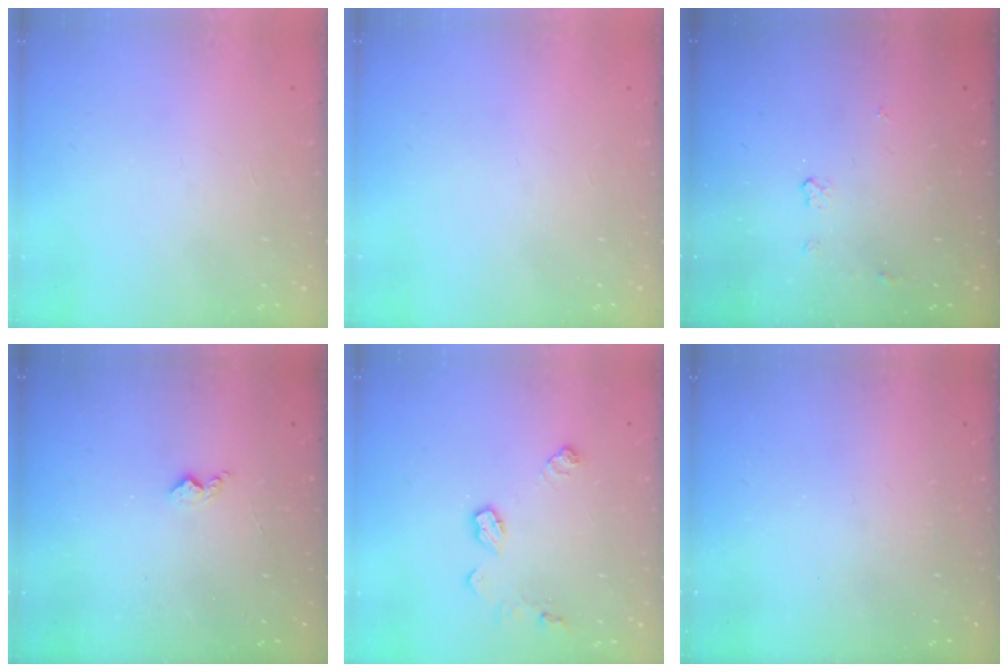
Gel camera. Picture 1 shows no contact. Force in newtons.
{"total": 0.0}
{"total": 3.6, "press": 3.5, "slide": 0.7}
{"total": 4.1, "press": 4.1, "slide": 0.5}
{"total": 8.0, "press": 8.0, "slide": 0.3}
{"total": 0.0}